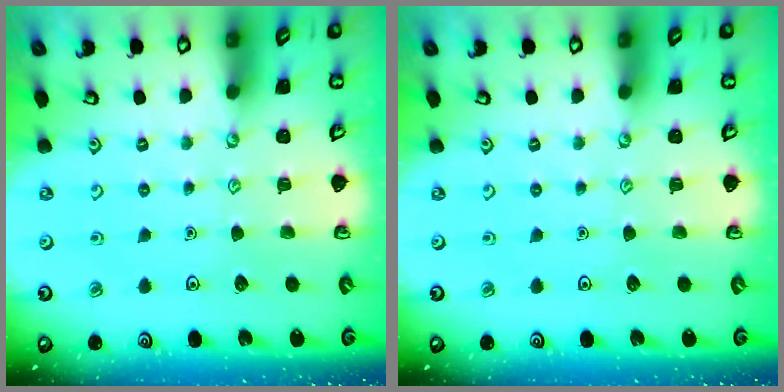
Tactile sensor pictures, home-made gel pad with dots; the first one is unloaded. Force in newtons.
{"total": 0.0}